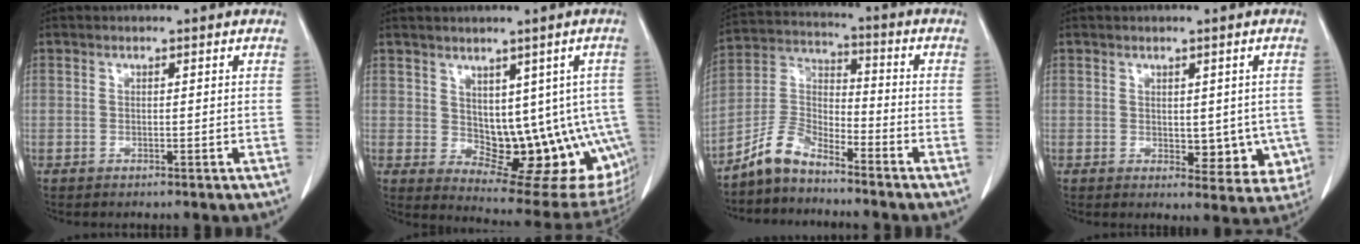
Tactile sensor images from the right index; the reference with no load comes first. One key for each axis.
{"total": 14.4, "fx": -1.1, "fy": 8.0, "fz": 12.0, "tx": -0.116, "ty": 0.005, "tz": 0.005}
{"total": 7.3, "fx": -6.3, "fy": 2.5, "fz": 2.7, "tx": -0.063, "ty": 0.017, "tz": -0.127}
{"total": 6.7, "fx": -0.8, "fy": 4.0, "fz": 5.3, "tx": -0.037, "ty": -0.006, "tz": -0.001}